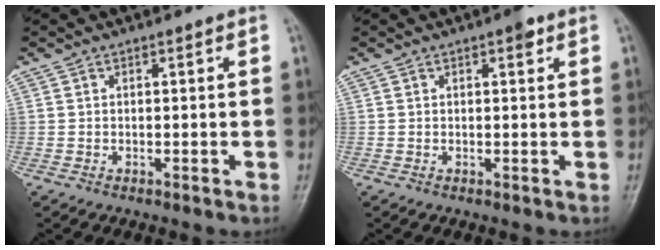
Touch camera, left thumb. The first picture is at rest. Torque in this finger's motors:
{"motor_torque": [0.51, 0.26, 0.68, -0.11, 0.00]}